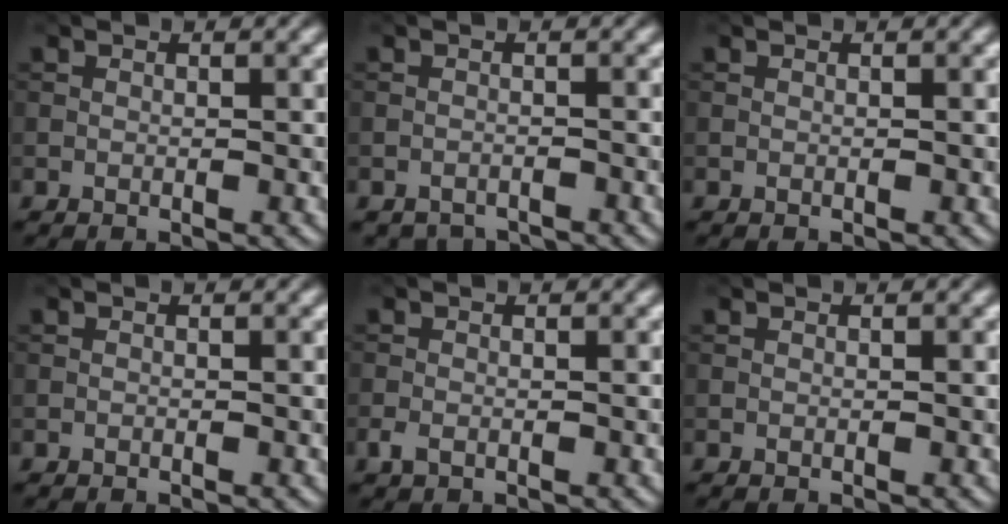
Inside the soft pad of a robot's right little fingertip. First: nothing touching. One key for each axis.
{"total": 2.4, "fx": -2.3, "fy": 0.4, "fz": 0.0, "tx": 0.002, "ty": -0.007, "tz": -0.038}
{"total": 0.0}
{"total": 0.0}
{"total": 1.2, "fx": -0.7, "fy": 0.7, "fz": 0.7, "tx": -0.019, "ty": -0.001, "tz": -0.016}
{"total": 0.0}